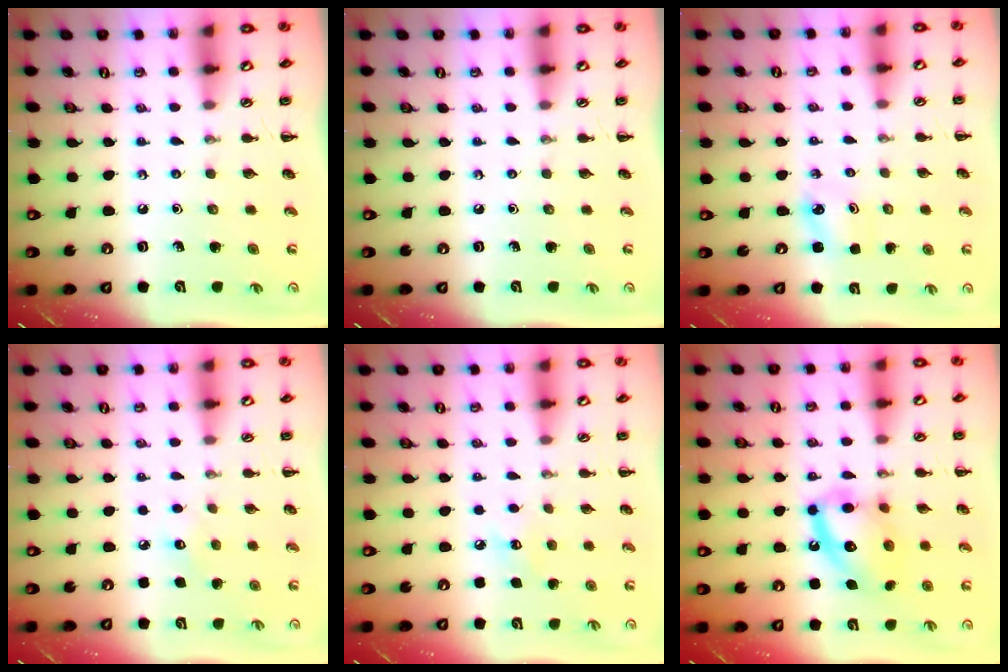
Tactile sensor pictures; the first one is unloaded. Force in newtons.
{"total": 0.0}
{"total": 2.6, "press": 2.5, "slide": 0.7}
{"total": 5.6, "press": 5.5, "slide": 1.0}
{"total": 5.3, "press": 5.1, "slide": 1.3}
{"total": 13.7, "press": 13.6, "slide": 1.5}